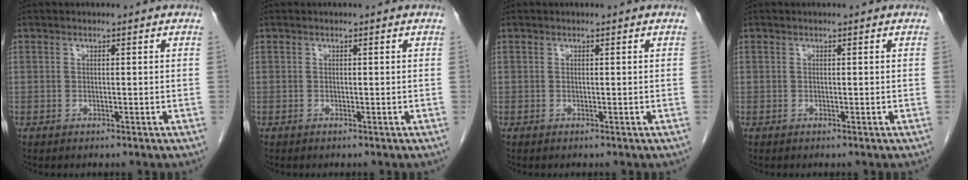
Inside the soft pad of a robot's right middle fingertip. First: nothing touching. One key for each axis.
{"total": 0.0}
{"total": 0.0}
{"total": 0.0}